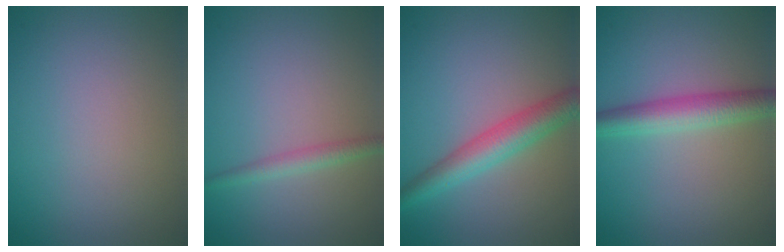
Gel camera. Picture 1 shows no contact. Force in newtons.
{"total": 1.7, "press": 1.7, "slide": 0.0}
{"total": 4.5, "press": 4.5, "slide": 0.1}
{"total": 4.0, "press": 4.0, "slide": 0.1}